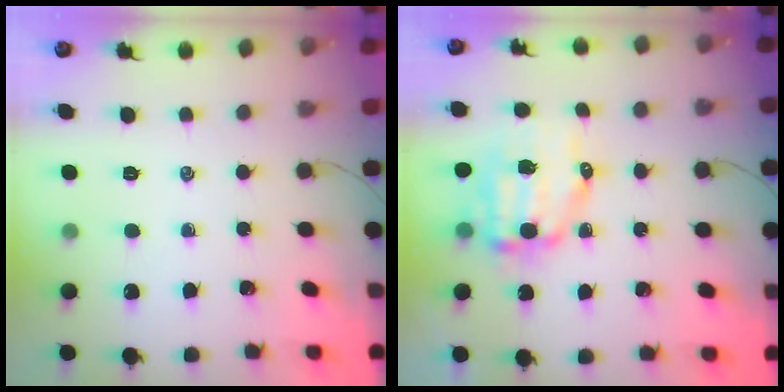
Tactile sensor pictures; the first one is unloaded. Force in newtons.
{"total": 9.6, "press": 9.3, "slide": 2.0}